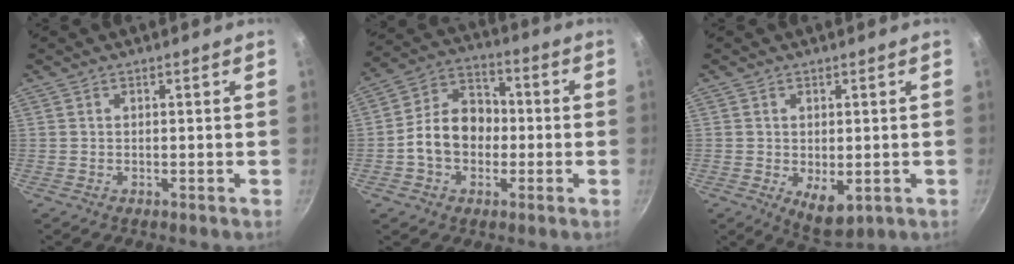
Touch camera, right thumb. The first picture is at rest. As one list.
[{"total": 12.0, "force": [-1.6, 9.2, 7.5], "torque": [-0.090, 0.036, -0.042]}, {"total": 5.9, "force": [-1.0, 3.5, 4.7], "torque": [-0.059, -0.013, -0.004]}]